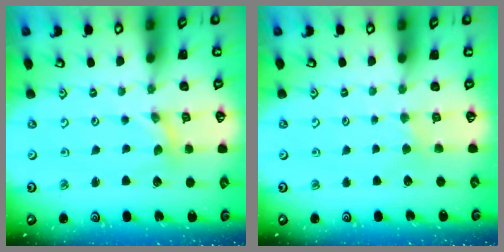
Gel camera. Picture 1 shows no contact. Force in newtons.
{"total": 2.0, "press": 1.9, "slide": 0.4}